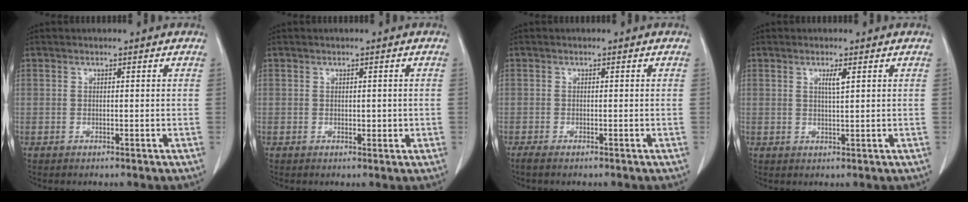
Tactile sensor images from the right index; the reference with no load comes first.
{"total": 1.5, "force": [-0.1, 0.9, 1.1], "torque": [-0.011, 0.000, 0.002]}
{"total": 1.8, "force": [-1.4, 0.2, 1.1], "torque": [-0.018, -0.005, -0.019]}
{"total": 2.0, "force": [0.8, 0.0, 1.8], "torque": [-0.034, -0.003, 0.015]}